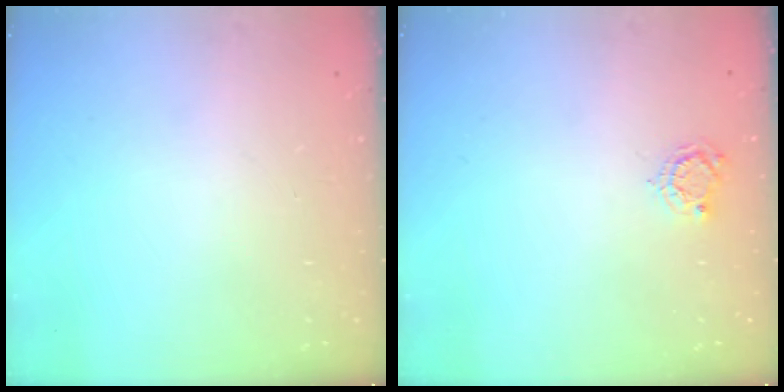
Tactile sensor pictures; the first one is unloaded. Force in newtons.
{"total": 4.6, "press": 4.5, "slide": 0.5}